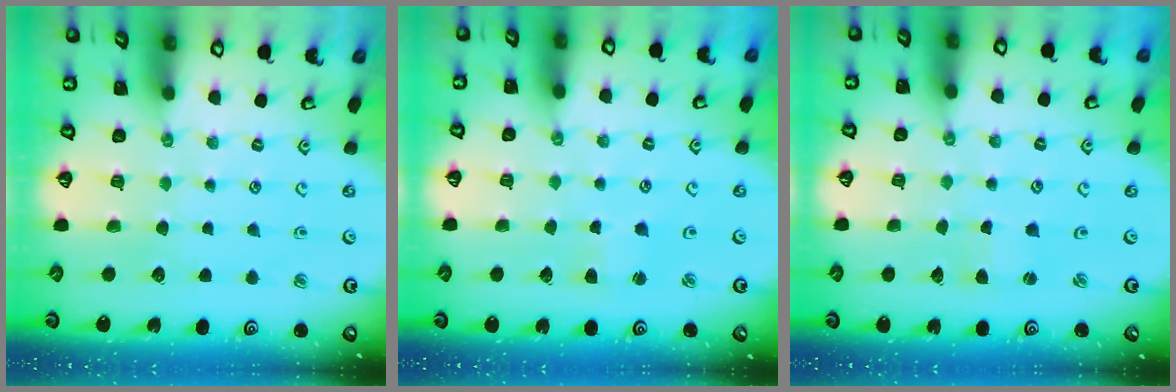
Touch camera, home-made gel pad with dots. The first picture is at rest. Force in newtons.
{"total": 1.5, "press": 1.4, "slide": 0.4}
{"total": 2.0, "press": 2.0, "slide": 0.4}